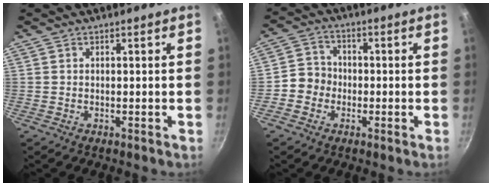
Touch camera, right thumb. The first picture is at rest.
{"total": 5.0, "force": [-1.5, 4.5, 1.6], "torque": [0.001, 0.018, -0.041]}